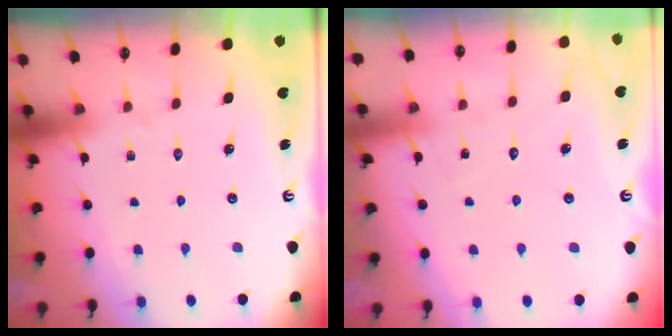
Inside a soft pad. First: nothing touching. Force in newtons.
{"total": 7.7, "press": 7.7, "slide": 0.4}